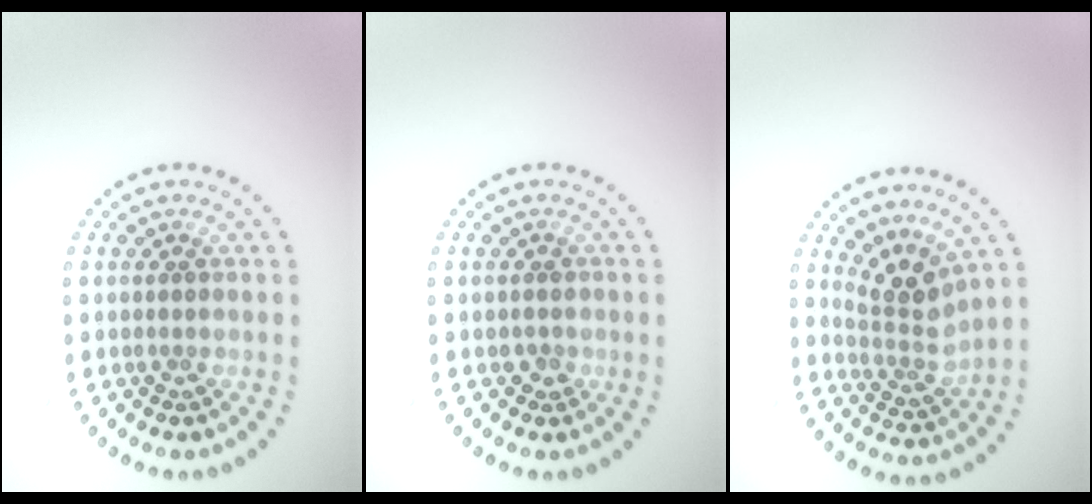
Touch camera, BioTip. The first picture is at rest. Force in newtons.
{"total": 0.9, "press": 0.8, "slide": 0.3}
{"total": 3.4, "press": 2.3, "slide": 2.5}